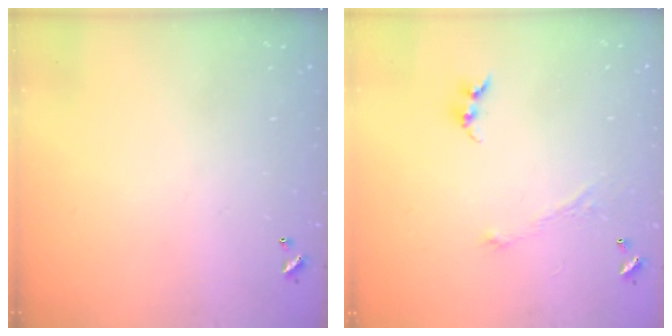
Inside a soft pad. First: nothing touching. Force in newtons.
{"total": 1.1, "press": 1.0, "slide": 0.6}